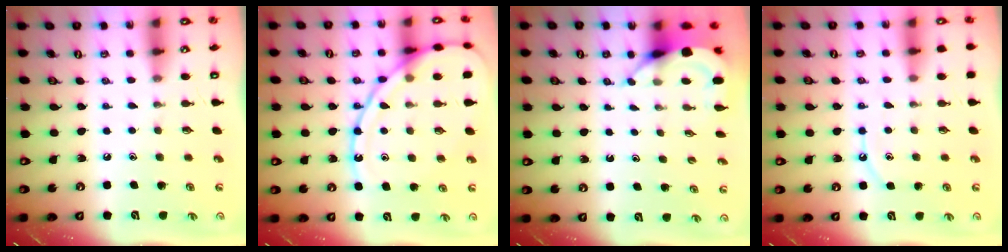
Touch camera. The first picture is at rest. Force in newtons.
{"total": 15.3, "press": 15.3, "slide": 1.5}
{"total": 4.4, "press": 4.4, "slide": 0.5}
{"total": 6.2, "press": 6.1, "slide": 0.7}